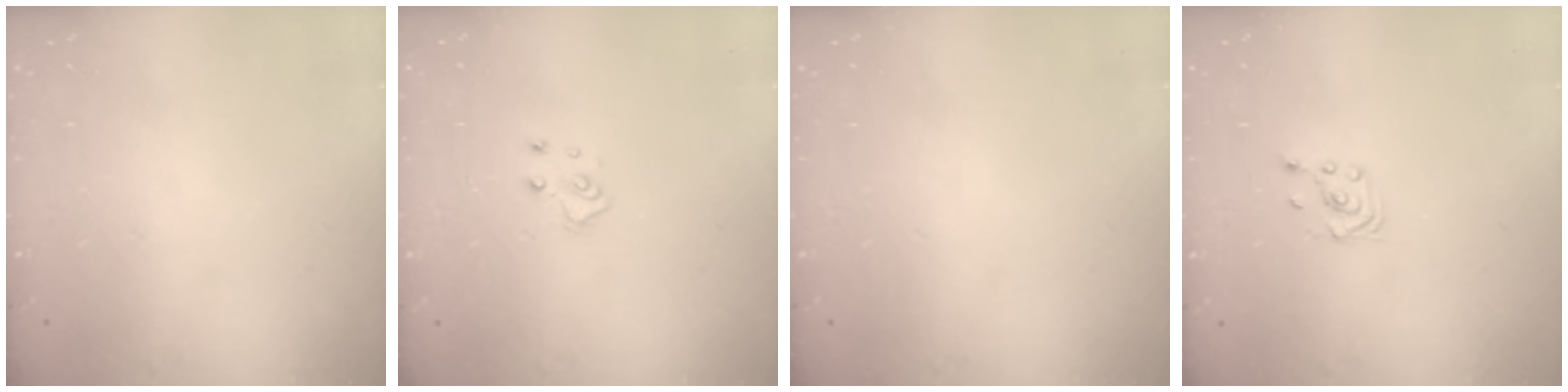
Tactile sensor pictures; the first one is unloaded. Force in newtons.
{"total": 4.6, "press": 4.6, "slide": 0.5}
{"total": 0.0}
{"total": 2.0, "press": 1.8, "slide": 0.8}